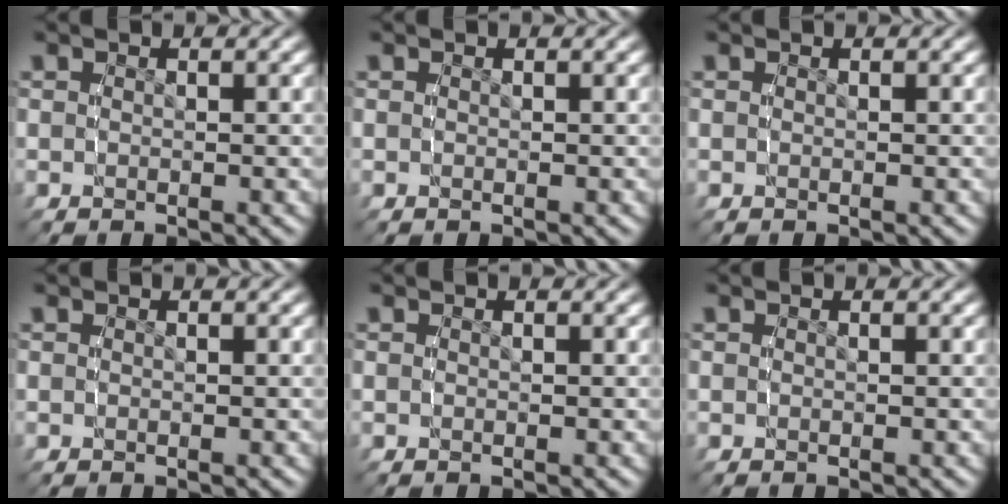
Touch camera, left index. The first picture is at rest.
{"total": 0.0}
{"total": 0.0}
{"total": 0.0}
{"total": 0.0}
{"total": 0.0}